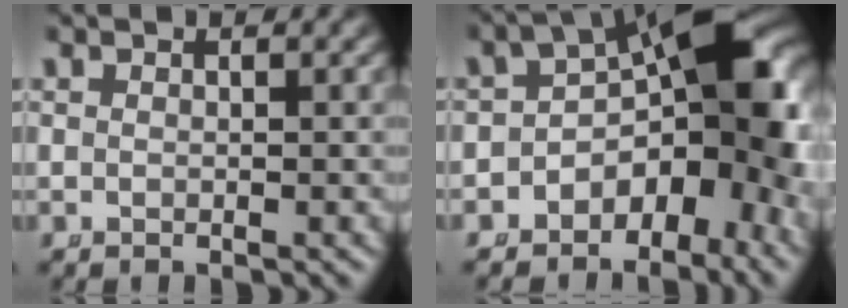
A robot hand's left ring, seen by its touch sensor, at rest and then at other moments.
{"total": 11.5, "force": [-1.5, 6.2, 9.6], "torque": [-0.130, -0.007, -0.020]}